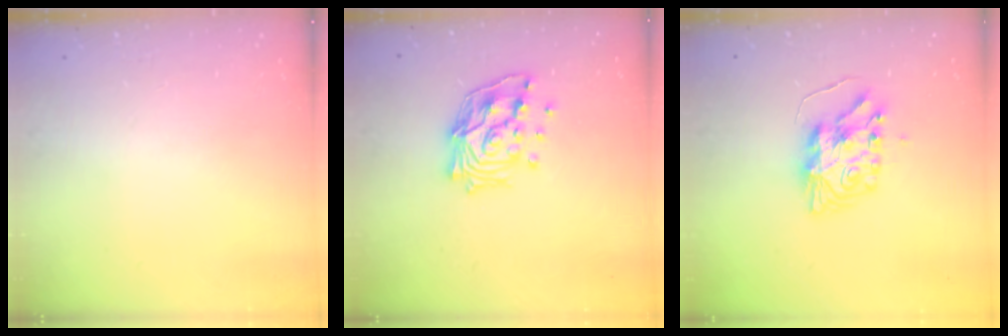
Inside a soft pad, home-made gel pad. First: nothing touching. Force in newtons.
{"total": 15.1, "press": 14.9, "slide": 1.9}
{"total": 9.3, "press": 9.3, "slide": 0.7}